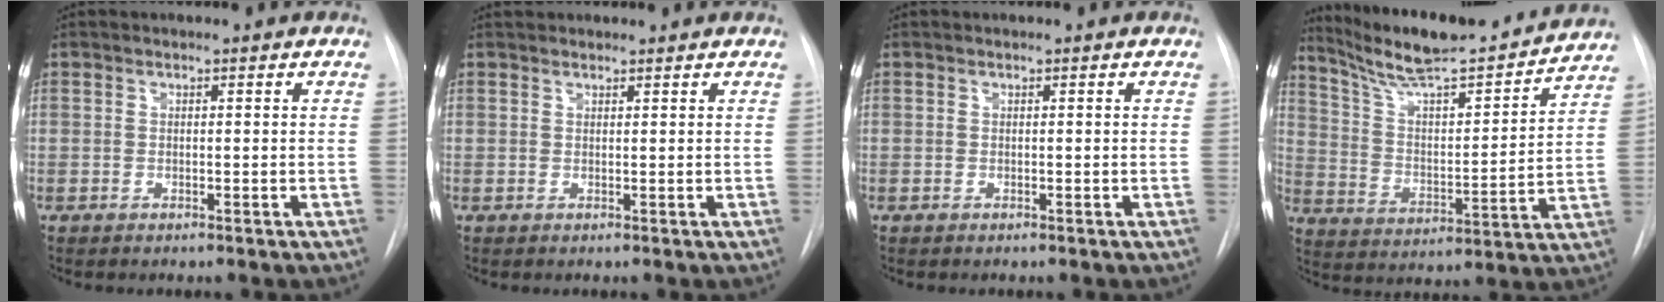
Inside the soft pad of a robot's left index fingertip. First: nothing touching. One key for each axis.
{"total": 2.8, "fx": 2.7, "fy": 0.7, "fz": 0.6, "tx": -0.007, "ty": 0.032, "tz": 0.039}
{"total": 0.0}
{"total": 21.4, "fx": 19.4, "fy": 2.3, "fz": 8.8, "tx": -0.142, "ty": -0.005, "tz": 0.295}